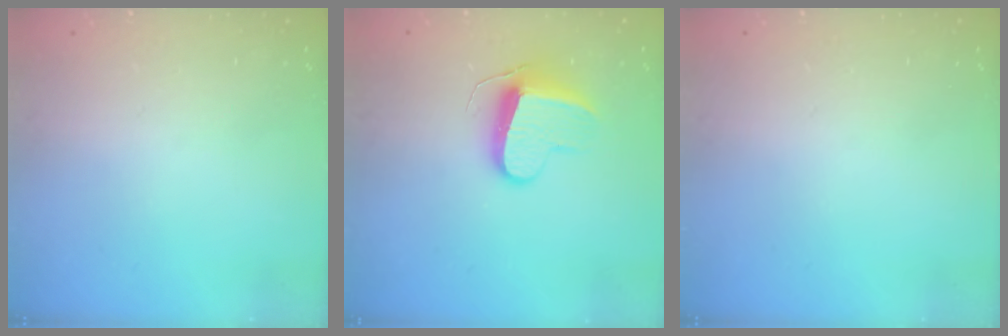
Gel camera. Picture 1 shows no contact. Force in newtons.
{"total": 9.9, "press": 9.9, "slide": 0.2}
{"total": 0.0}